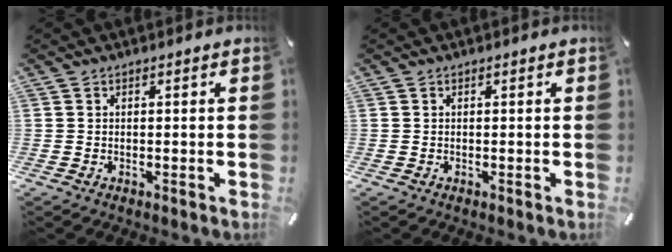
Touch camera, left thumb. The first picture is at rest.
{"total": 0.0}